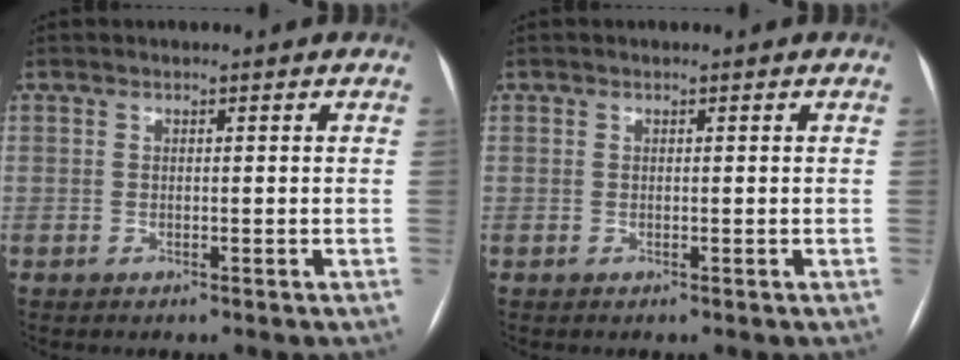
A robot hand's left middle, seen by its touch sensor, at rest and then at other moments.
{"total": 0.0}